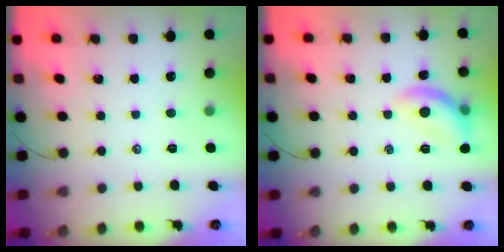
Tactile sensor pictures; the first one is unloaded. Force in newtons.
{"total": 12.2, "press": 12.2, "slide": 0.7}